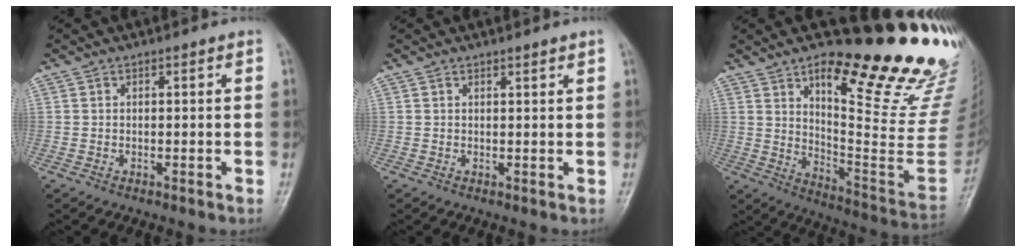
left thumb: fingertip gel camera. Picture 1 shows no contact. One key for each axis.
{"total": 1.0, "fx": 0.9, "fy": 0.0, "fz": 0.4, "tx": -0.001, "ty": -0.004, "tz": 0.014}
{"total": 26.4, "fx": 15.5, "fy": 6.1, "fz": 20.5, "tx": -0.245, "ty": -0.099, "tz": 0.234}